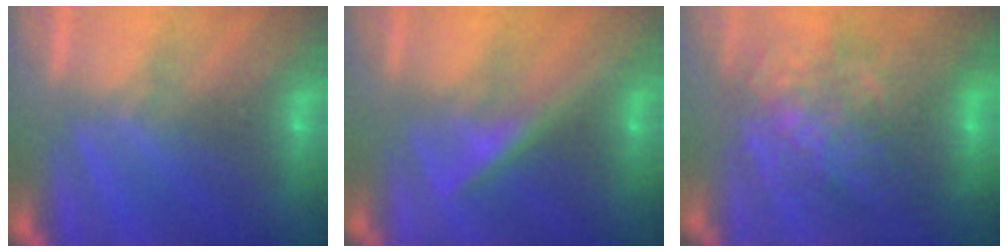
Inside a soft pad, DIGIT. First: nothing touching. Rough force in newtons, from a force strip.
{"total": 3.3}
{"total": 7.1}